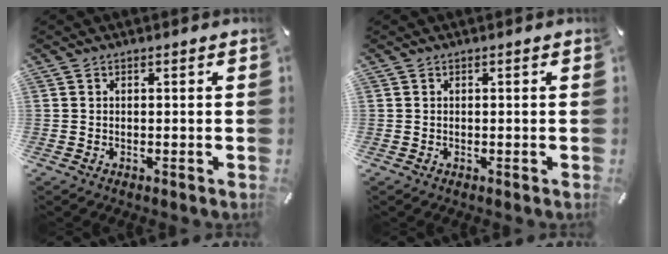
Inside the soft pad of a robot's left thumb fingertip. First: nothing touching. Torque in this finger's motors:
{"motor_torque": [-0.01, 0.00, -0.14, 0.13, -0.01]}